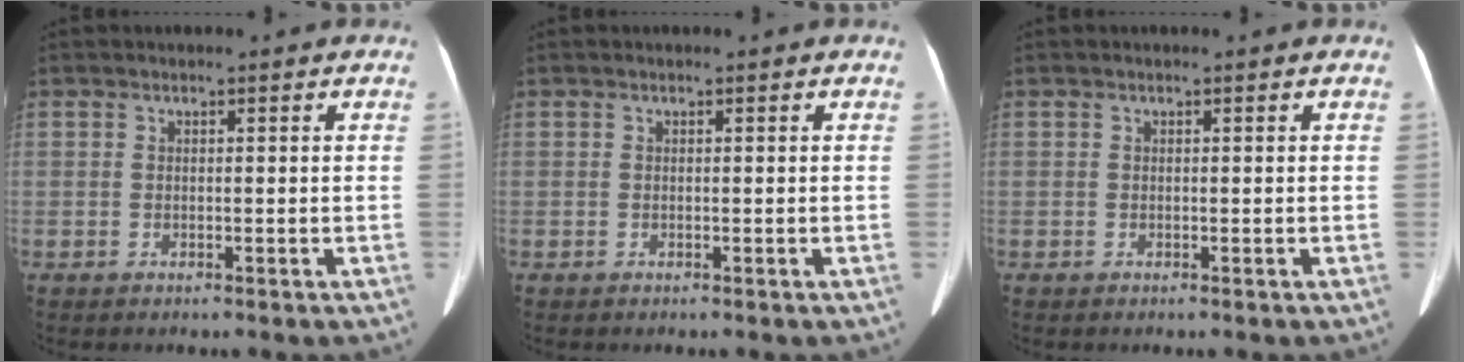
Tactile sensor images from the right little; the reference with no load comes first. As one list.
[{"total": 0.0}, {"total": 0.0}]